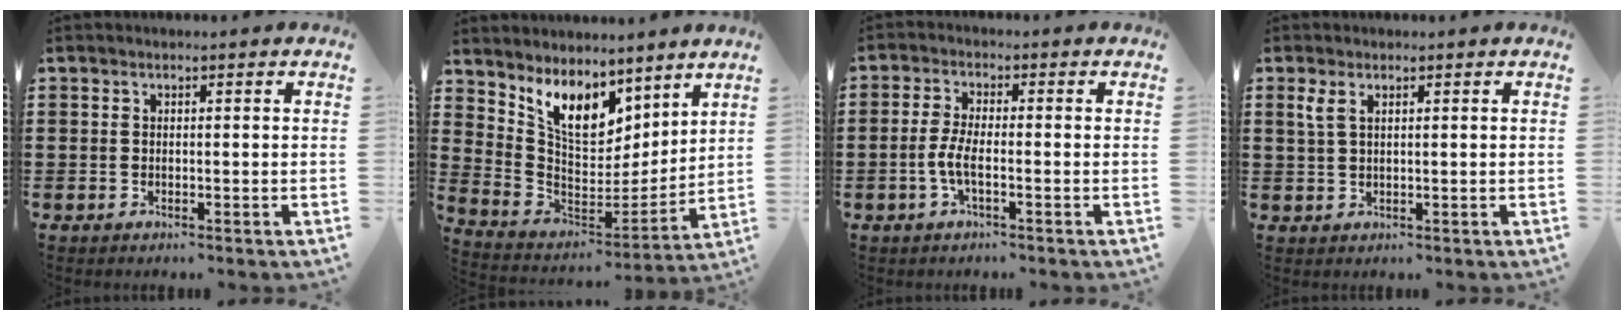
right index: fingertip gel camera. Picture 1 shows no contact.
{"total": 9.3, "force": [6.6, 5.0, 4.1], "torque": [-0.117, -0.033, 0.129]}
{"total": 4.1, "force": [-1.3, 1.1, 3.7], "torque": [-0.093, -0.006, -0.031]}
{"total": 2.2, "force": [1.0, 0.9, 1.8], "torque": [-0.039, 0.005, 0.017]}